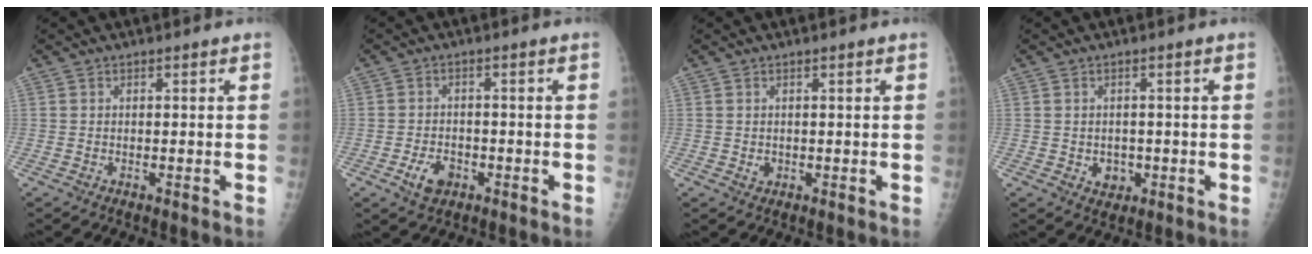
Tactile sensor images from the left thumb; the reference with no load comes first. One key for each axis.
{"total": 4.2, "fx": -1.8, "fy": 2.8, "fz": 2.5, "tx": -0.039, "ty": 0.007, "tz": -0.027}
{"total": 1.2, "fx": 0.5, "fy": 0.7, "fz": 0.8, "tx": -0.008, "ty": -0.004, "tz": 0.013}
{"total": 2.6, "fx": -0.4, "fy": 2.3, "fz": 1.3, "tx": -0.007, "ty": 0.001, "tz": 0.003}